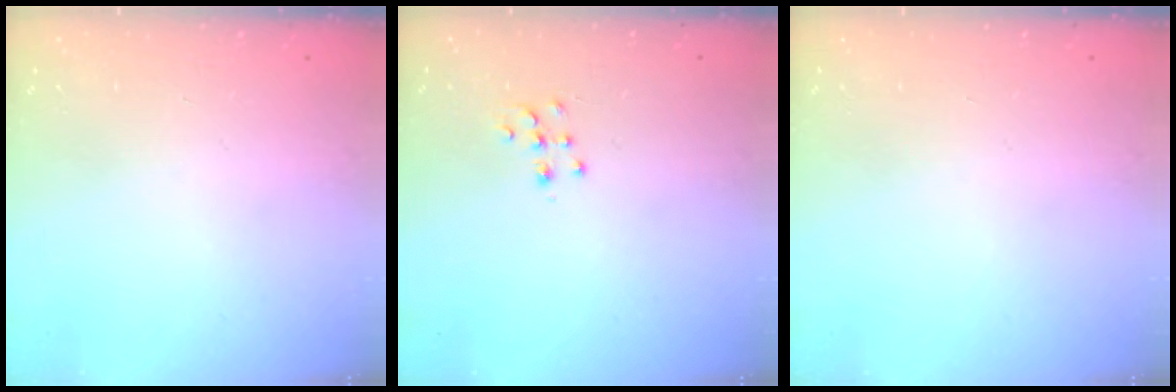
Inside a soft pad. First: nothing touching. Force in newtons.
{"total": 7.2, "press": 7.2, "slide": 0.5}
{"total": 0.0}